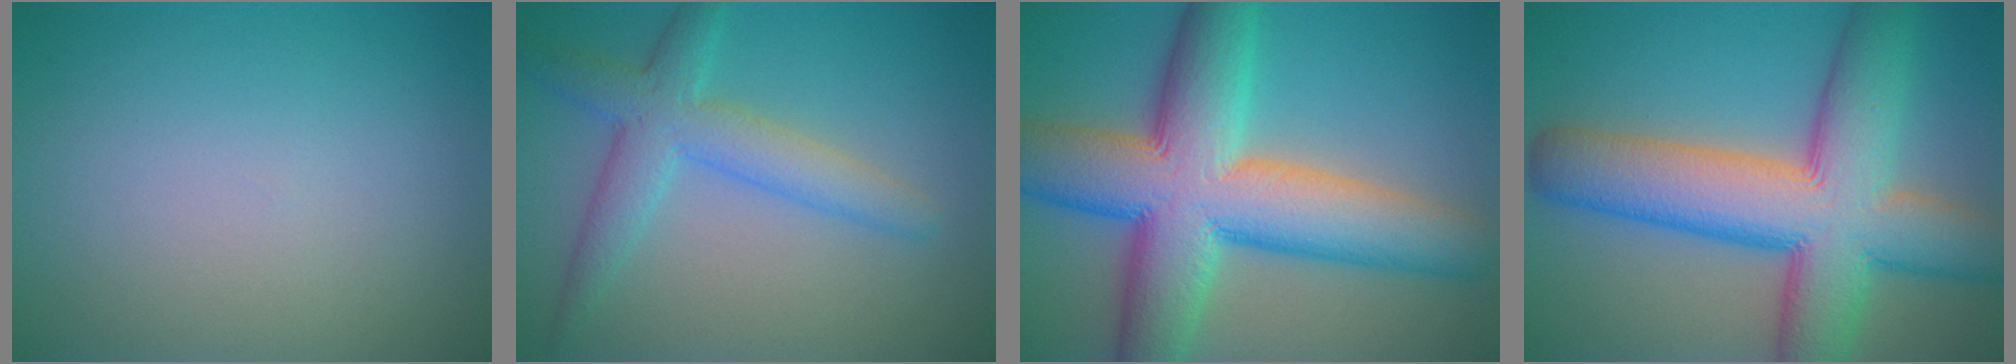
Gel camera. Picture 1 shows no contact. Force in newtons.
{"total": 4.6, "press": 4.6, "slide": 0.2}
{"total": 13.4, "press": 13.4, "slide": 0.5}
{"total": 12.6, "press": 12.6, "slide": 0.6}